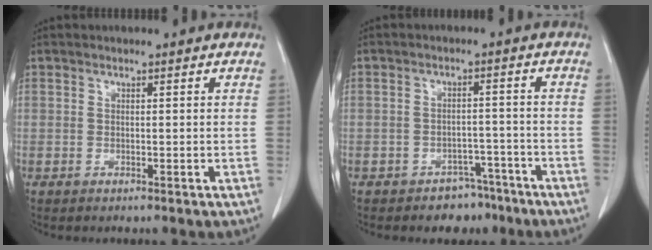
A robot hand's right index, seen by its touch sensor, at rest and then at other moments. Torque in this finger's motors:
{"motor_torque": [-0.10, -0.07, -0.25, -0.08]}